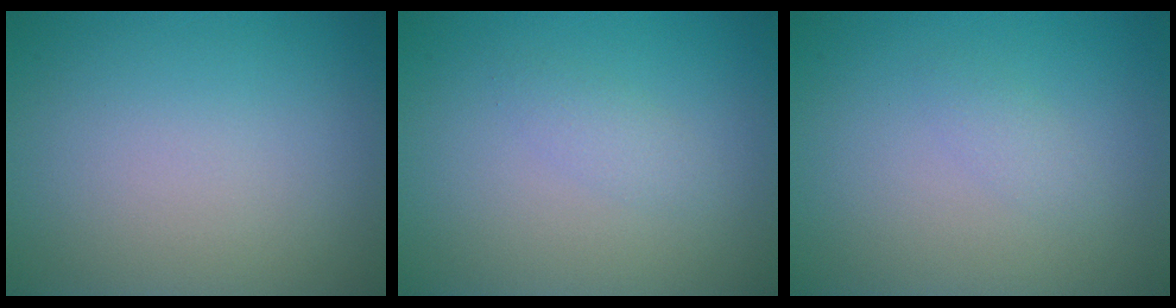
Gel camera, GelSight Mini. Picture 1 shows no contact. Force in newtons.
{"total": 1.2, "press": 1.2, "slide": 0.1}
{"total": 1.0, "press": 1.0, "slide": 0.0}